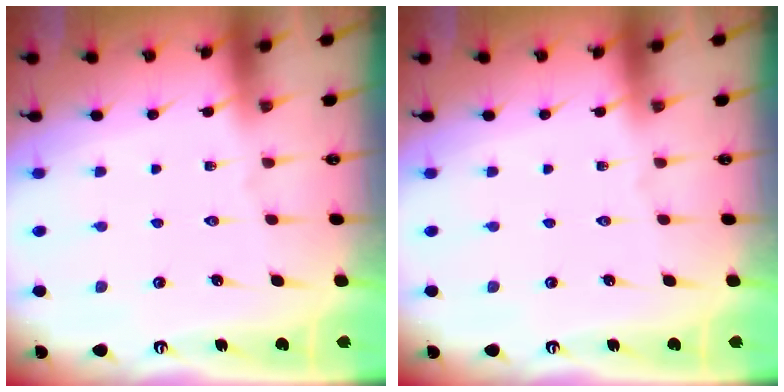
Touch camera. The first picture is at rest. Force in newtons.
{"total": 0.0}